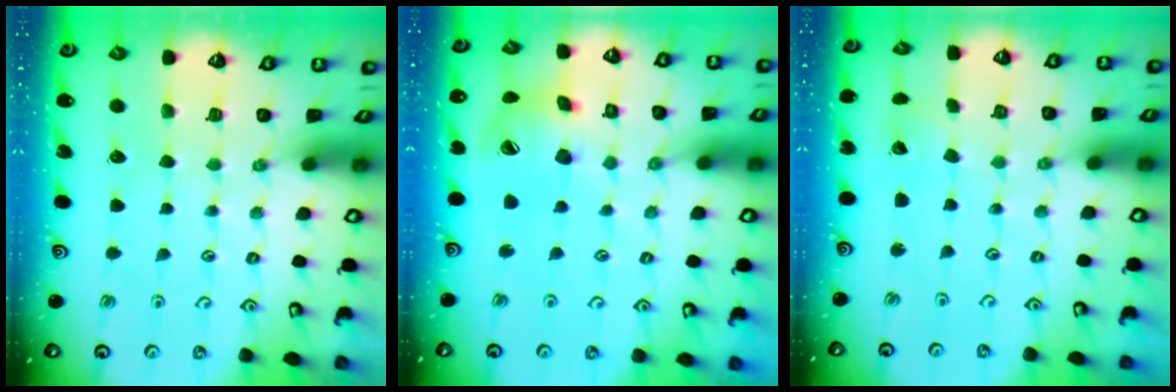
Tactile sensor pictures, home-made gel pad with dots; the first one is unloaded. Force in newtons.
{"total": 13.1, "press": 13.0, "slide": 1.7}
{"total": 2.5, "press": 2.5, "slide": 0.2}